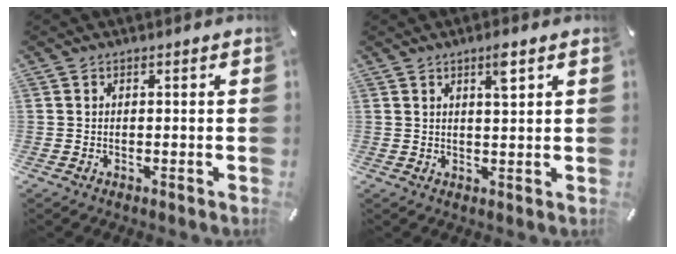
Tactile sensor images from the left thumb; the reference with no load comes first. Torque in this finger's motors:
{"motor_torque": [0.62, 0.84, 0.53, -0.61, 0.13]}